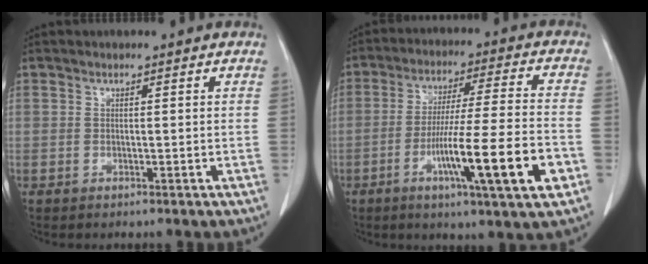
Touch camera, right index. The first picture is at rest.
{"total": 15.6, "force": [-5.7, -0.2, 14.5], "torque": [-0.242, -0.015, -0.093]}